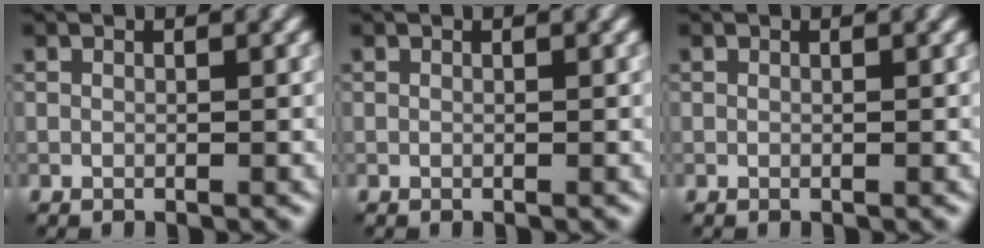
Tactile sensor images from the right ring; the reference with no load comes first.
{"total": 0.0}
{"total": 0.0}